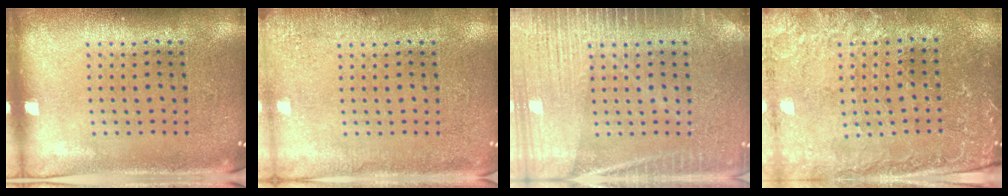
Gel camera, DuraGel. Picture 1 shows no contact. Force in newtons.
{"total": 2.3, "press": 2.2, "slide": 0.3}
{"total": 4.7, "press": 4.6, "slide": 0.7}
{"total": 1.0, "press": 0.9, "slide": 0.3}